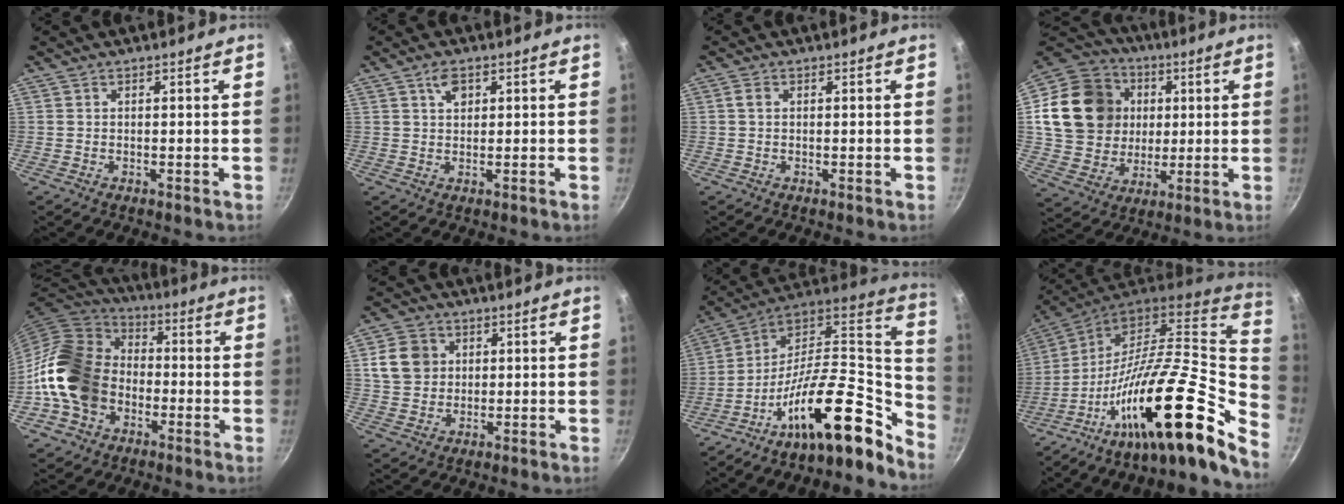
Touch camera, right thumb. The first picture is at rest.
{"total": 2.9, "force": [1.2, 1.7, 2.0], "torque": [-0.025, -0.005, 0.020]}
{"total": 1.3, "force": [0.2, 0.8, 0.9], "torque": [-0.018, 0.004, 0.004]}
{"total": 20.9, "force": [3.7, 17.8, 10.3], "torque": [-0.175, 0.016, 0.073]}
{"total": 18.6, "force": [-4.1, 14.4, 10.9], "torque": [-0.186, 0.049, -0.089]}
{"total": 7.9, "force": [2.1, 6.8, 3.5], "torque": [-0.040, 0.001, 0.036]}
{"total": 24.2, "force": [-14.8, 8.6, 17.2], "torque": [-0.202, 0.092, -0.264]}
{"total": 30.8, "force": [-8.0, 8.6, 28.5], "torque": [-0.406, 0.011, -0.144]}